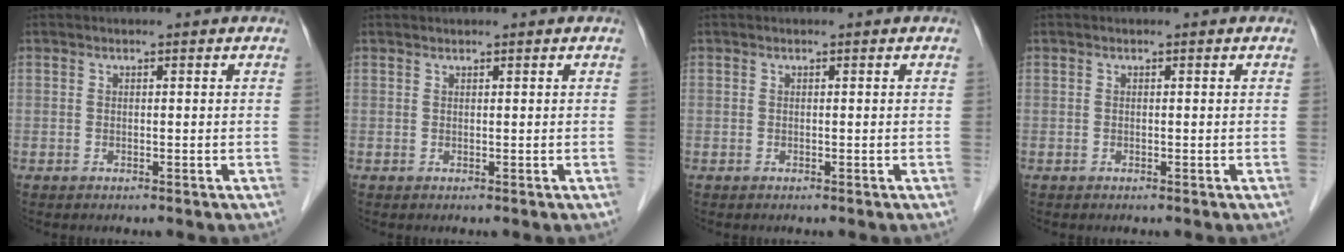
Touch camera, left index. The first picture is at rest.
{"total": 0.0}
{"total": 0.0}
{"total": 0.0}